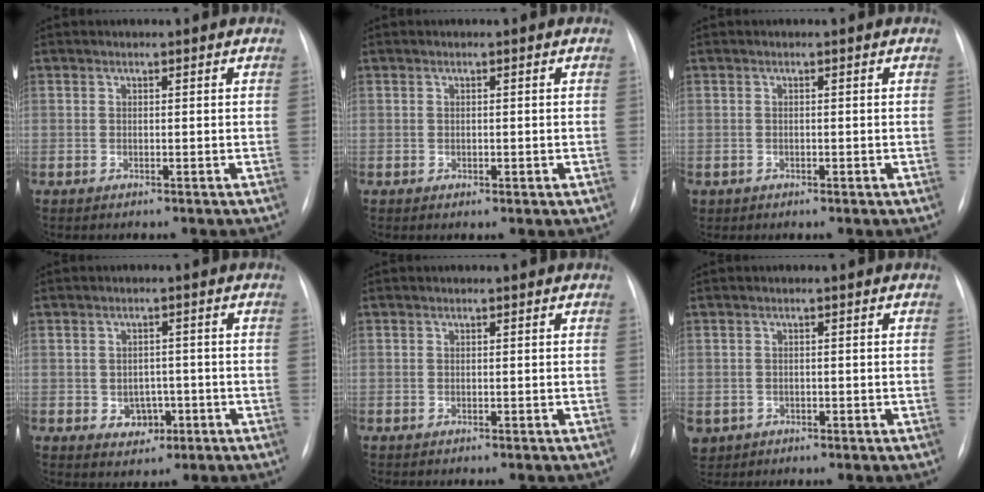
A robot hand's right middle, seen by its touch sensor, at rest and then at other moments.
{"total": 1.0, "force": [-0.2, 0.6, 0.7], "torque": [-0.013, -0.003, 0.000]}
{"total": 0.6, "force": [-0.2, 0.5, 0.1], "torque": [-0.005, 0.001, 0.000]}
{"total": 3.9, "force": [-1.2, 3.1, 1.9], "torque": [-0.024, 0.007, -0.007]}
{"total": 0.0}
{"total": 4.1, "force": [-1.6, 3.6, 1.0], "torque": [-0.030, 0.002, -0.017]}